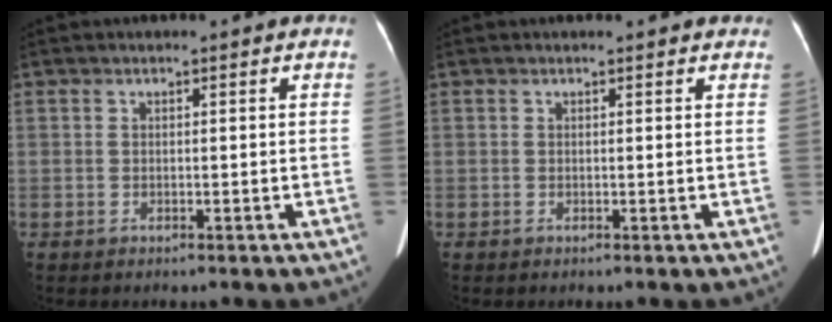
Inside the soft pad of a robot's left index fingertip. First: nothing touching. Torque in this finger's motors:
{"motor_torque": [-0.03, 0.05, -0.06, -0.06]}